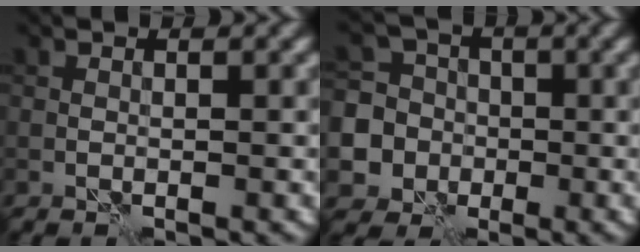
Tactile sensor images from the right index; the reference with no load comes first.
{"total": 8.7, "force": [-2.9, 8.0, 1.8], "torque": [-0.041, -0.003, -0.077]}